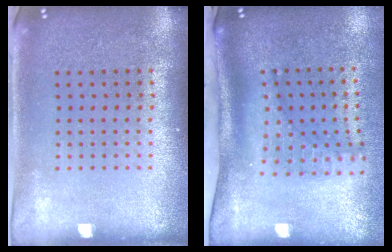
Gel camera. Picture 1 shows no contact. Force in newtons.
{"total": 2.1, "press": 1.5, "slide": 1.5}